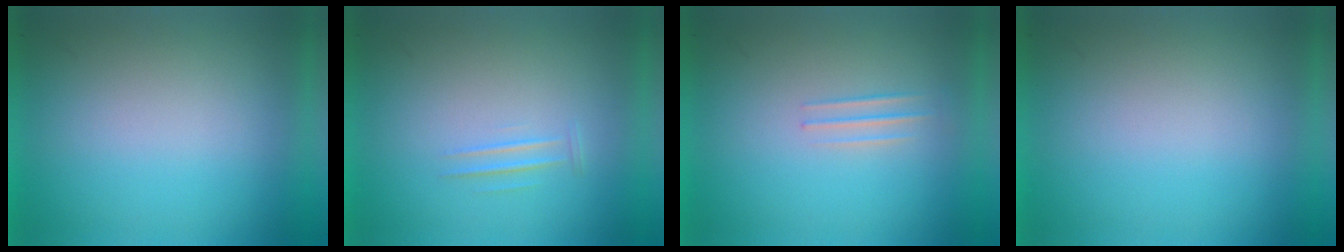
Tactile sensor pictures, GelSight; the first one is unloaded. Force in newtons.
{"total": 1.1}
{"total": 1.4}
{"total": 0.0}